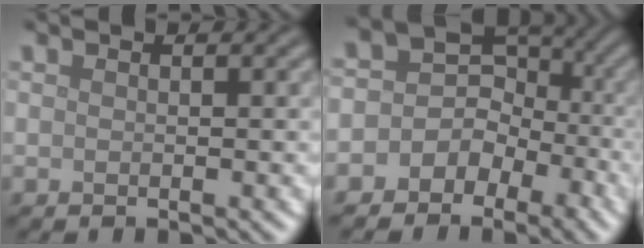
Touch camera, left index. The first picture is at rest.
{"total": 7.4, "force": [-1.8, 6.8, 2.4], "torque": [-0.002, 0.048, -0.058]}